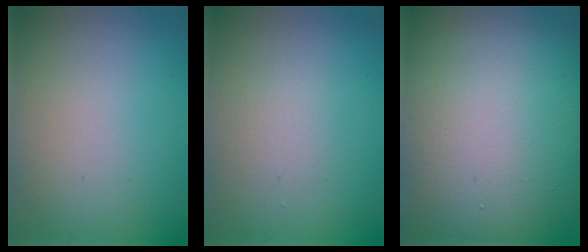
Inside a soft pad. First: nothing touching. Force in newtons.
{"total": 1.1, "press": 1.1, "slide": 0.1}
{"total": 20.4, "press": 20.4, "slide": 1.8}